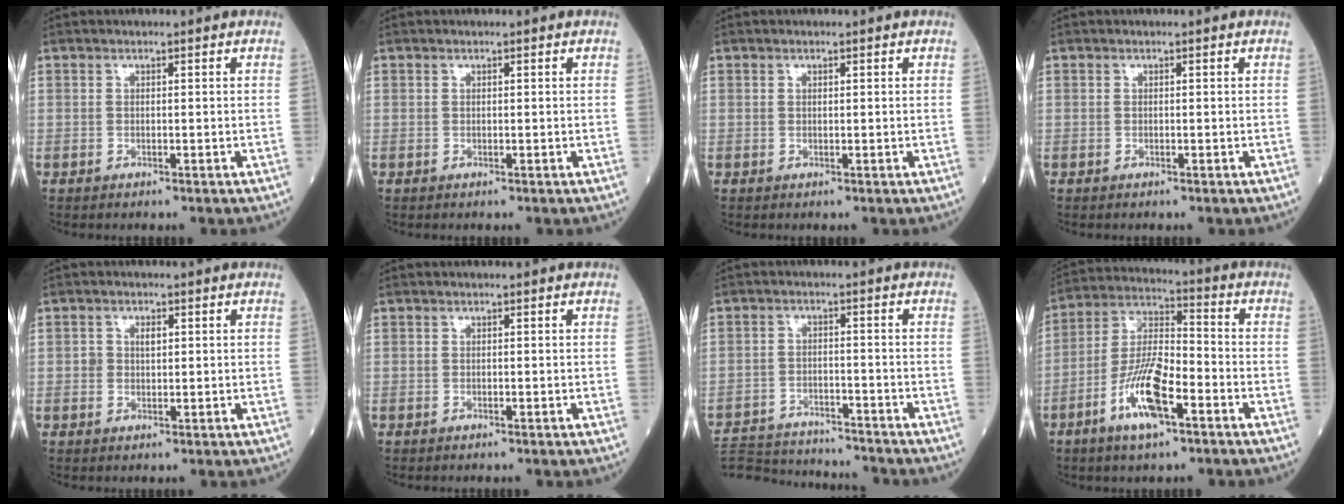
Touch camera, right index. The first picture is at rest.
{"total": 0.0}
{"total": 0.0}
{"total": 0.0}
{"total": 2.0, "force": [0.5, 1.3, 1.4], "torque": [-0.027, 0.005, 0.009]}
{"total": 0.0}
{"total": 15.8, "force": [-15.1, 2.2, 4.3], "torque": [-0.094, -0.001, -0.225]}
{"total": 11.4, "force": [-5.3, 2.8, 9.7], "torque": [-0.193, 0.000, -0.101]}